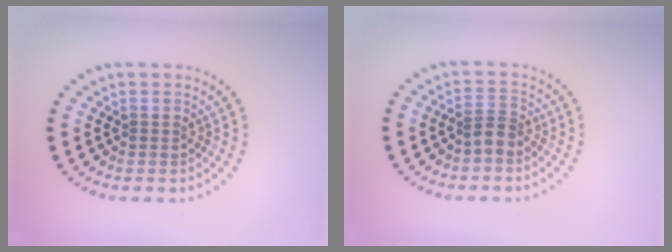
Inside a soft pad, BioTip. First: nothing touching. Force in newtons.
{"total": 1.9, "press": 1.5, "slide": 1.1}